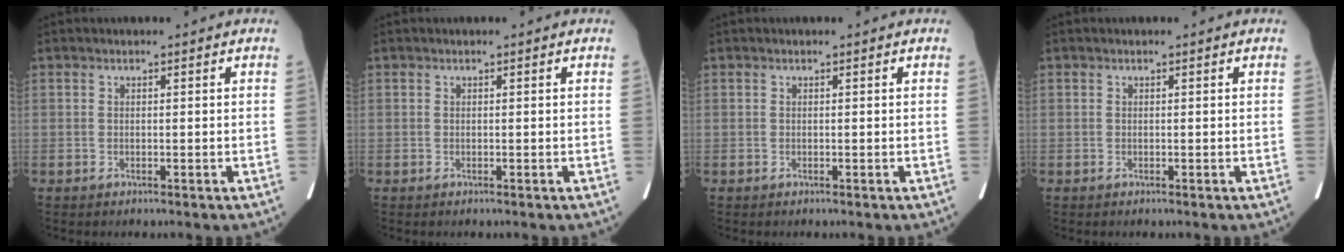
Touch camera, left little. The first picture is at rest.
{"total": 0.0}
{"total": 0.0}
{"total": 0.0}